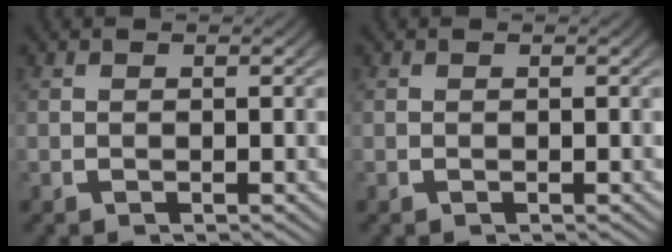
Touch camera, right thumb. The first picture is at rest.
{"total": 0.0}